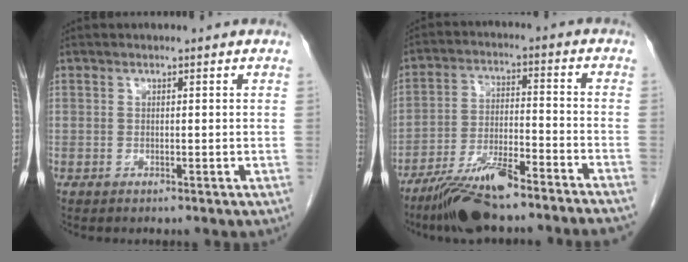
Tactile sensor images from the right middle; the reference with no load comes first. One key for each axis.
{"total": 13.8, "fx": -11.4, "fy": 0.4, "fz": 7.7, "tx": -0.133, "ty": -0.012, "tz": -0.194}